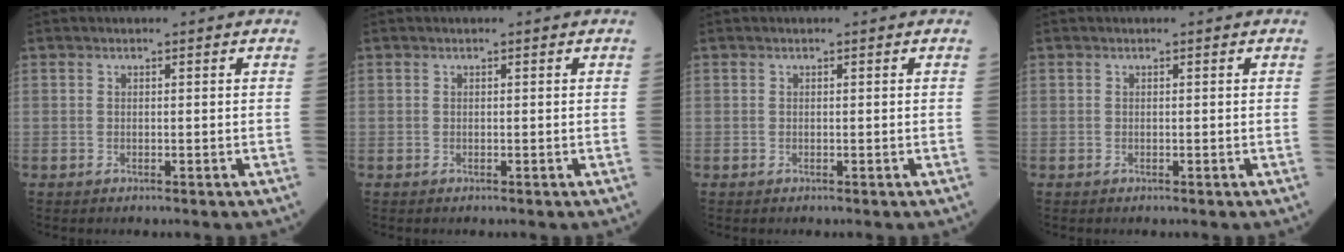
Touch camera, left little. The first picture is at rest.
{"total": 0.0}
{"total": 0.0}
{"total": 0.0}